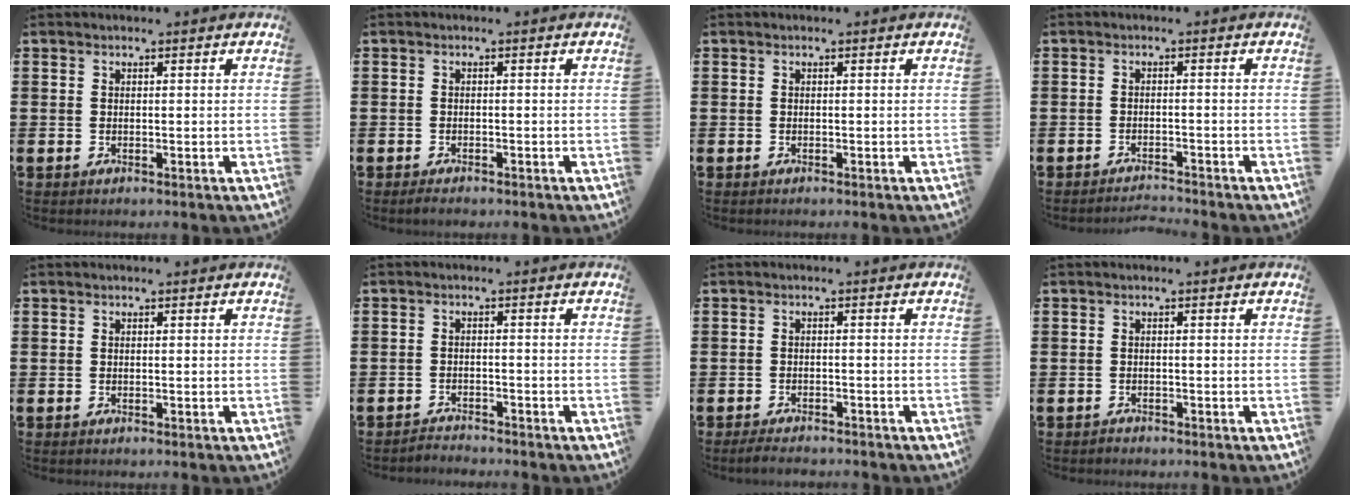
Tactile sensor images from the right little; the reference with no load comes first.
{"total": 0.8, "force": [-0.7, 0.2, 0.4], "torque": [-0.009, -0.002, -0.014]}
{"total": 0.0}
{"total": 1.6, "force": [-1.6, -0.2, 0.0], "torque": [-0.002, 0.005, -0.034]}
{"total": 0.0}
{"total": 1.8, "force": [-1.8, 0.0, -0.2], "torque": [-0.002, 0.005, -0.039]}
{"total": 1.7, "force": [-1.6, 0.2, 0.4], "torque": [-0.010, 0.003, -0.034]}
{"total": 0.6, "force": [-0.5, 0.1, -0.1], "torque": [0.000, 0.000, -0.012]}